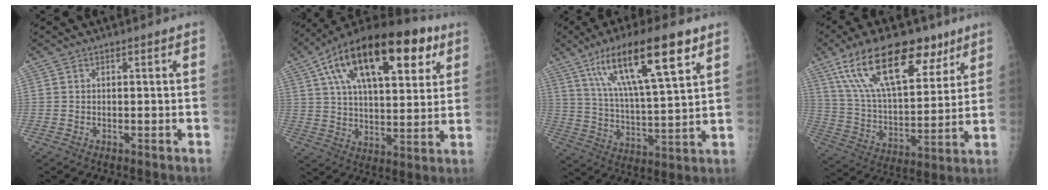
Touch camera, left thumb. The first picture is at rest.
{"total": 25.5, "force": [11.6, 11.8, 19.4], "torque": [-0.296, 0.004, 0.185]}
{"total": 19.0, "force": [10.2, 4.2, 15.4], "torque": [-0.256, -0.027, 0.181]}
{"total": 23.3, "force": [13.6, 10.6, 15.6], "torque": [-0.239, -0.032, 0.242]}